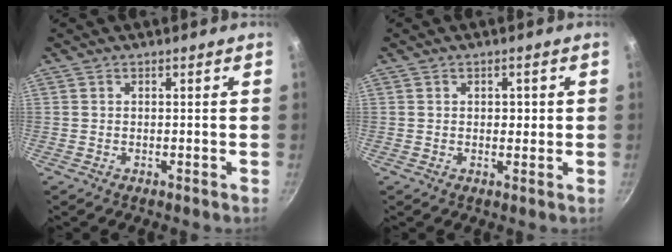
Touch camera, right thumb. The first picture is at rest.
{"total": 2.1, "force": [0.4, 1.5, 1.4], "torque": [-0.010, 0.000, 0.004]}